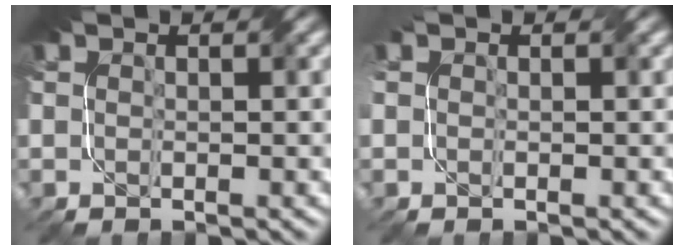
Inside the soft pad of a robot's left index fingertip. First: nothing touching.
{"total": 0.8, "force": [-0.1, 0.6, 0.4], "torque": [0.000, -0.004, -0.003]}